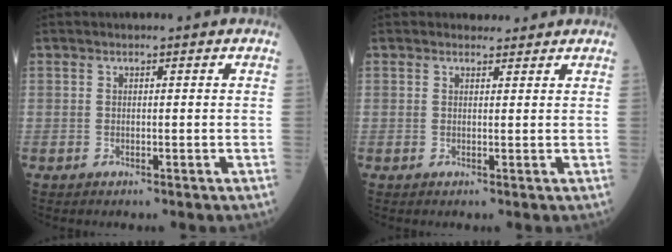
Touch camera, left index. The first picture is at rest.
{"total": 1.6, "force": [1.5, 0.6, -0.1], "torque": [-0.003, 0.004, 0.021]}